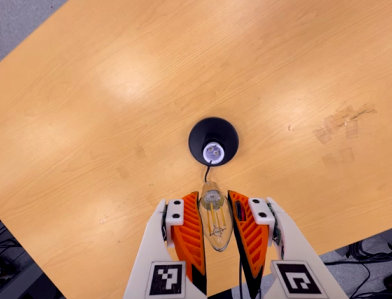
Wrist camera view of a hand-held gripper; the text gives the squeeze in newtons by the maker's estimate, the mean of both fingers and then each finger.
{"total": 18.5, "left": 19.7, "right": 17.4}